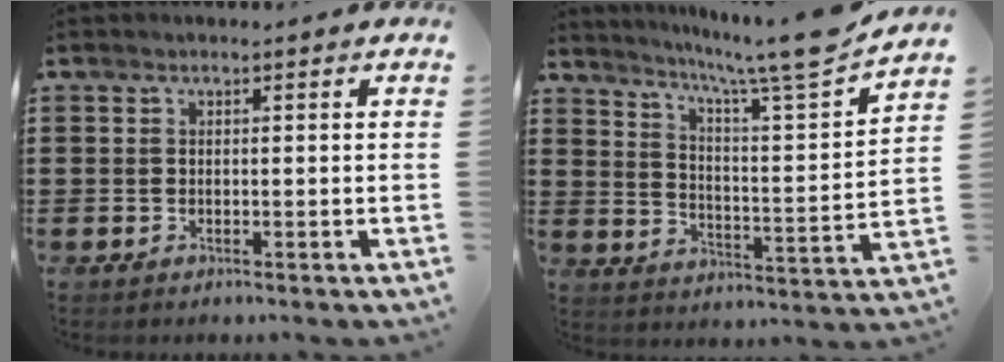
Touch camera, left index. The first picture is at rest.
{"total": 8.6, "force": [7.5, -0.9, 4.1], "torque": [-0.085, -0.064, 0.115]}